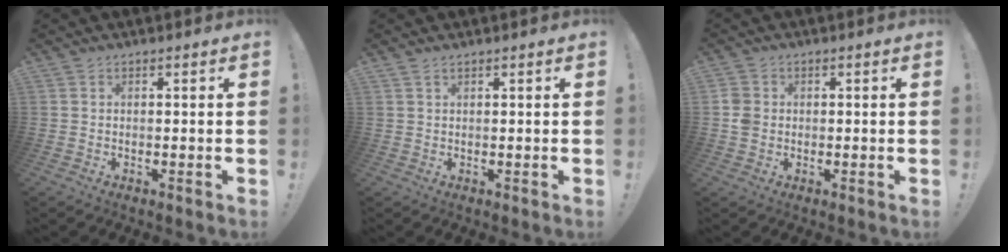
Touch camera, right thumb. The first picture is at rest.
{"total": 1.2, "force": [0.9, 0.4, 0.7], "torque": [-0.015, 0.000, 0.017]}
{"total": 3.8, "force": [-0.1, 3.3, 1.7], "torque": [-0.027, 0.005, -0.002]}